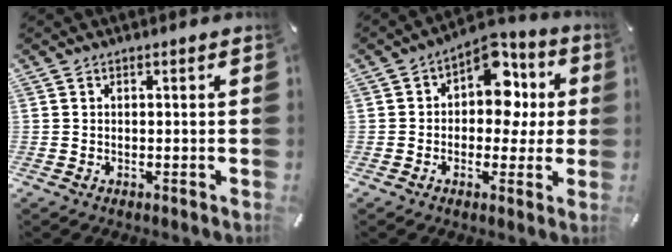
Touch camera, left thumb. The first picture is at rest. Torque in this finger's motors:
{"motor_torque": [1.86, 1.38, 0.26, -0.14, 0.23]}